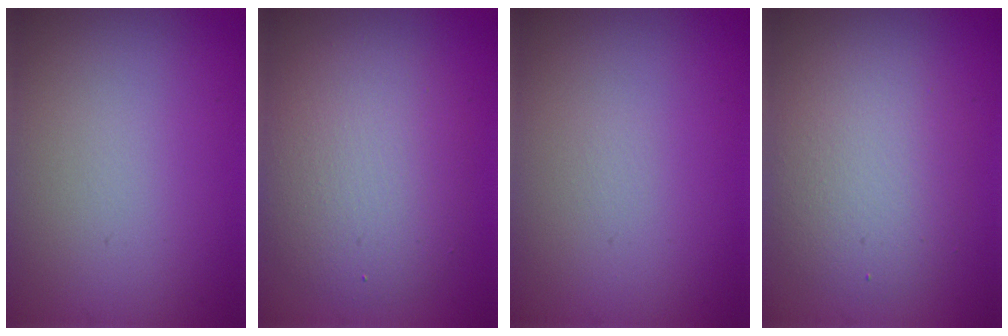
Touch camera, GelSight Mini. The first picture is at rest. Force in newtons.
{"total": 5.6, "press": 5.6, "slide": 0.2}
{"total": 0.0}
{"total": 4.6, "press": 4.6, "slide": 0.2}